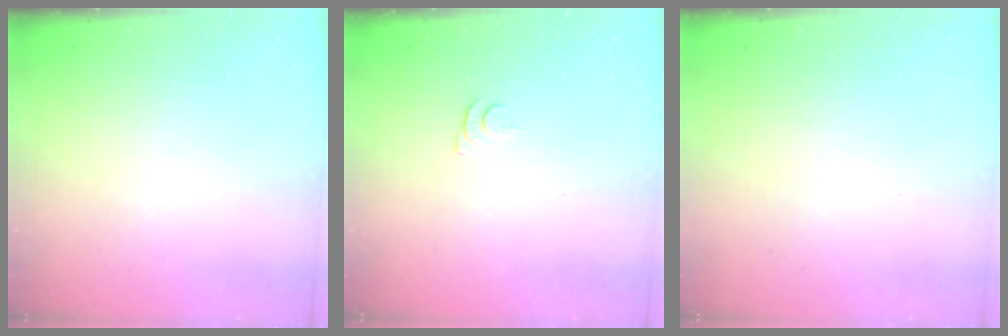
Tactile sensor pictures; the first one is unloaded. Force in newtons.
{"total": 4.4, "press": 4.4, "slide": 0.6}
{"total": 1.7, "press": 1.6, "slide": 0.1}